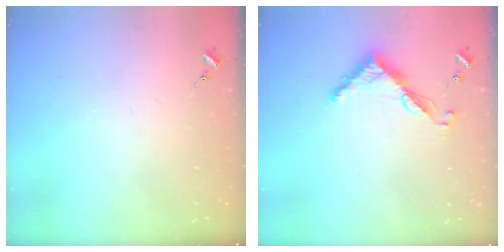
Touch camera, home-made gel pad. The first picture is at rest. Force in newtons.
{"total": 7.4, "press": 7.4, "slide": 0.7}